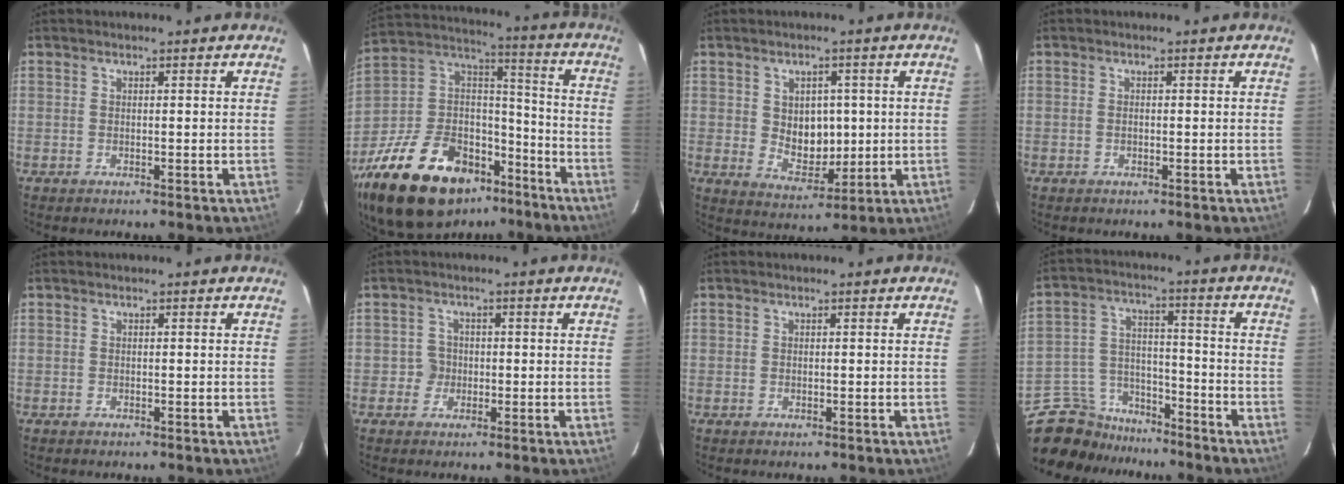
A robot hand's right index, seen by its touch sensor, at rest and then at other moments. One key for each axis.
{"total": 30.1, "fx": -18.8, "fy": 16.0, "fz": 17.1, "tx": -0.348, "ty": 0.022, "tz": -0.294}
{"total": 7.5, "fx": 0.6, "fy": 5.8, "fz": 4.7, "tx": -0.079, "ty": -0.002, "tz": 0.026}
{"total": 0.7, "fx": -0.2, "fy": 0.4, "fz": 0.5, "tx": -0.010, "ty": 0.002, "tz": -0.004}
{"total": 0.5, "fx": -0.3, "fy": 0.4, "fz": -0.1, "tx": 0.001, "ty": 0.002, "tz": -0.006}
{"total": 2.4, "fx": -0.7, "fy": 2.3, "fz": -0.1, "tx": 0.005, "ty": 0.012, "tz": -0.011}
{"total": 0.0}
{"total": 13.2, "fx": -11.1, "fy": 6.7, "fz": 2.7, "tx": -0.083, "ty": 0.041, "tz": -0.184}